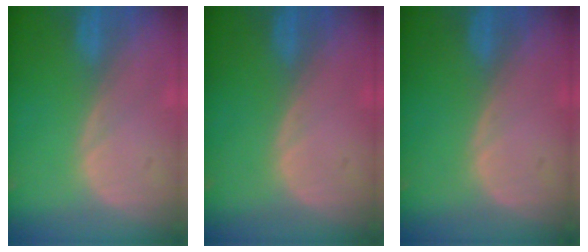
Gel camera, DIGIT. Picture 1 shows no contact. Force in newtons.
{"total": 0.0}
{"total": 0.0}